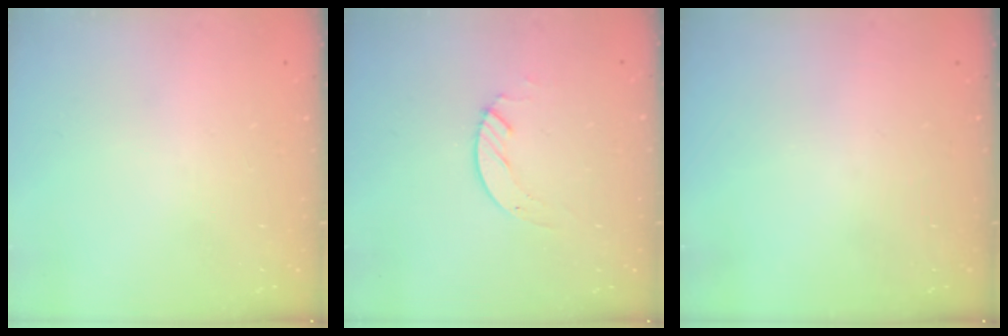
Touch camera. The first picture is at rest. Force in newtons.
{"total": 3.1, "press": 3.1, "slide": 0.3}
{"total": 0.0}